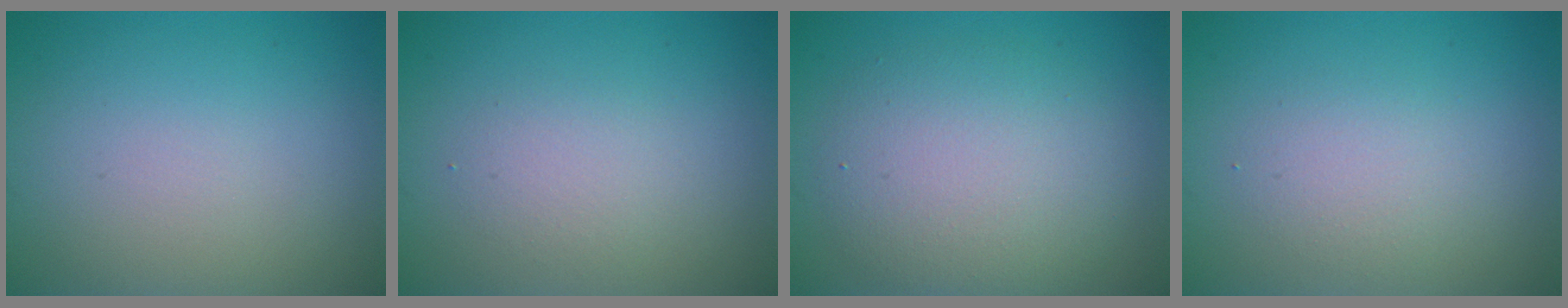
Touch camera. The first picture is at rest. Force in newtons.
{"total": 1.8, "press": 1.8, "slide": 0.1}
{"total": 5.6, "press": 5.6, "slide": 0.3}
{"total": 2.0, "press": 2.0, "slide": 0.1}